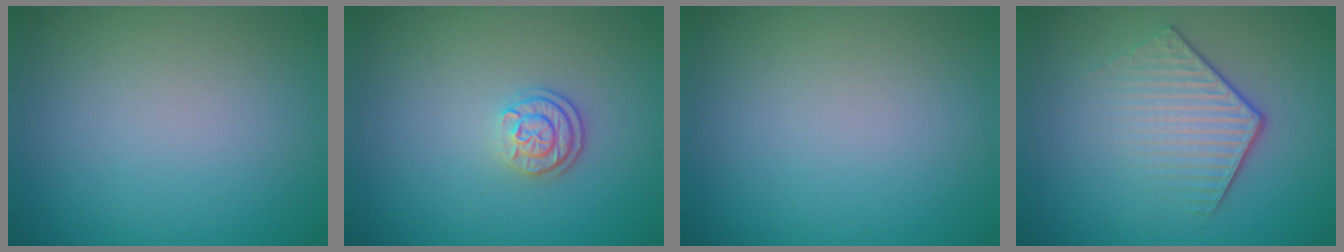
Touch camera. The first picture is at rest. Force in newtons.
{"total": 2.5, "press": 2.0, "slide": 1.5}
{"total": 0.0}
{"total": 4.2, "press": 2.9, "slide": 2.9}